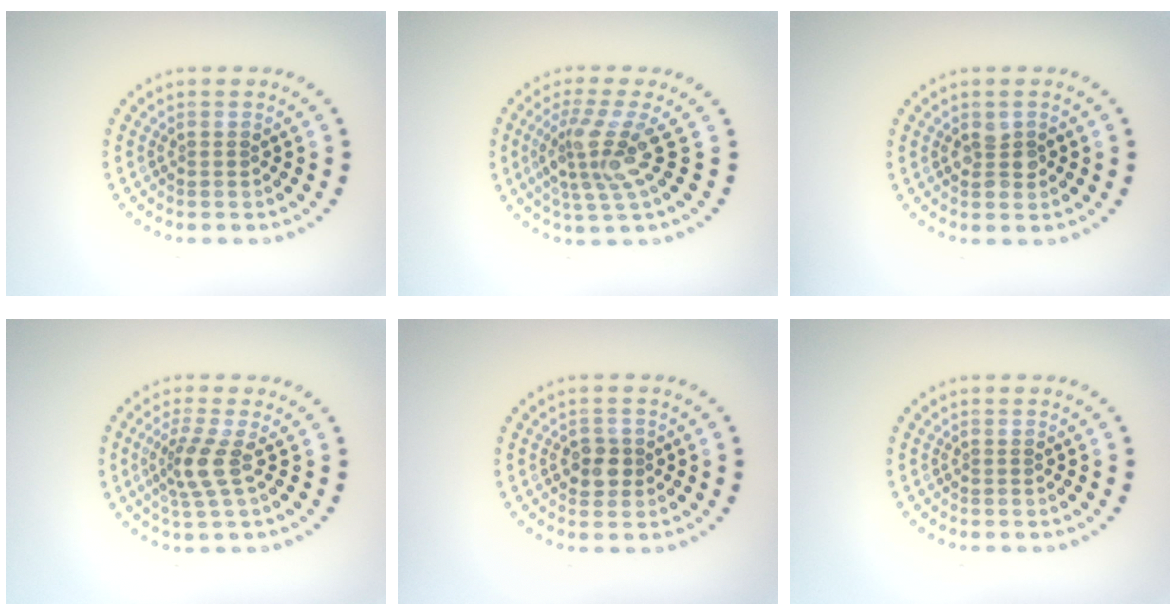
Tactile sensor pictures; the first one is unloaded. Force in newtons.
{"total": 4.0, "press": 3.2, "slide": 2.5}
{"total": 1.8, "press": 1.7, "slide": 0.2}
{"total": 2.8, "press": 2.0, "slide": 2.0}
{"total": 2.0, "press": 1.9, "slide": 0.6}
{"total": 0.0}